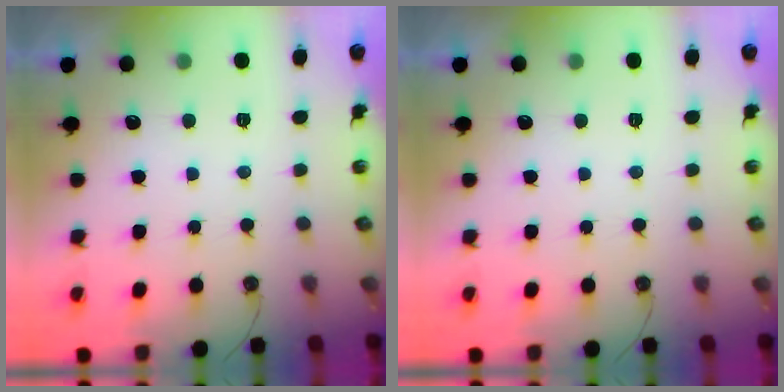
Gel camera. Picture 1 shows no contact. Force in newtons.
{"total": 0.0}